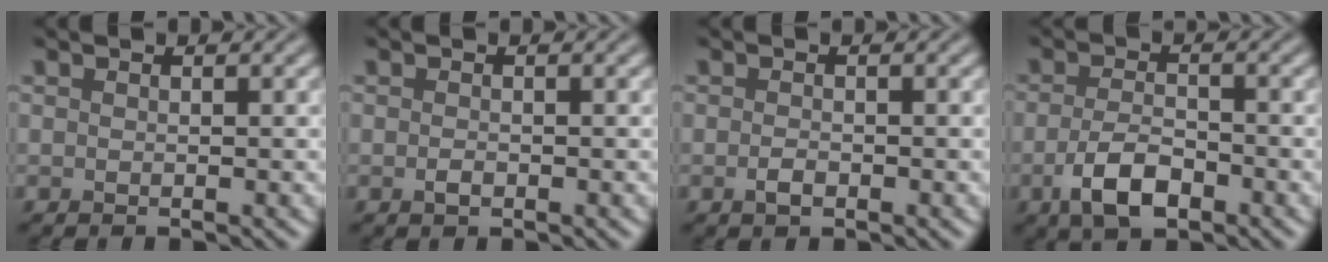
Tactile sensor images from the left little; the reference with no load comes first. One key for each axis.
{"total": 0.8, "fx": -0.4, "fy": 0.5, "fz": 0.6, "tx": -0.012, "ty": -0.001, "tz": -0.010}
{"total": 1.2, "fx": -0.6, "fy": 0.6, "fz": 0.8, "tx": -0.016, "ty": 0.001, "tz": -0.014}
{"total": 4.2, "fx": -2.1, "fy": 1.9, "fz": 3.1, "tx": -0.063, "ty": -0.002, "tz": -0.045}